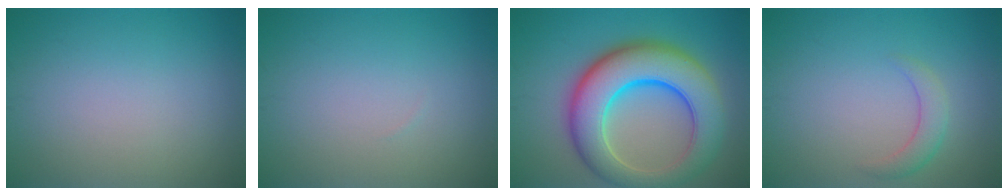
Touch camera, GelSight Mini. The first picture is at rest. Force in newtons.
{"total": 0.0}
{"total": 10.8, "press": 10.8, "slide": 0.4}
{"total": 2.0, "press": 2.0, "slide": 0.0}